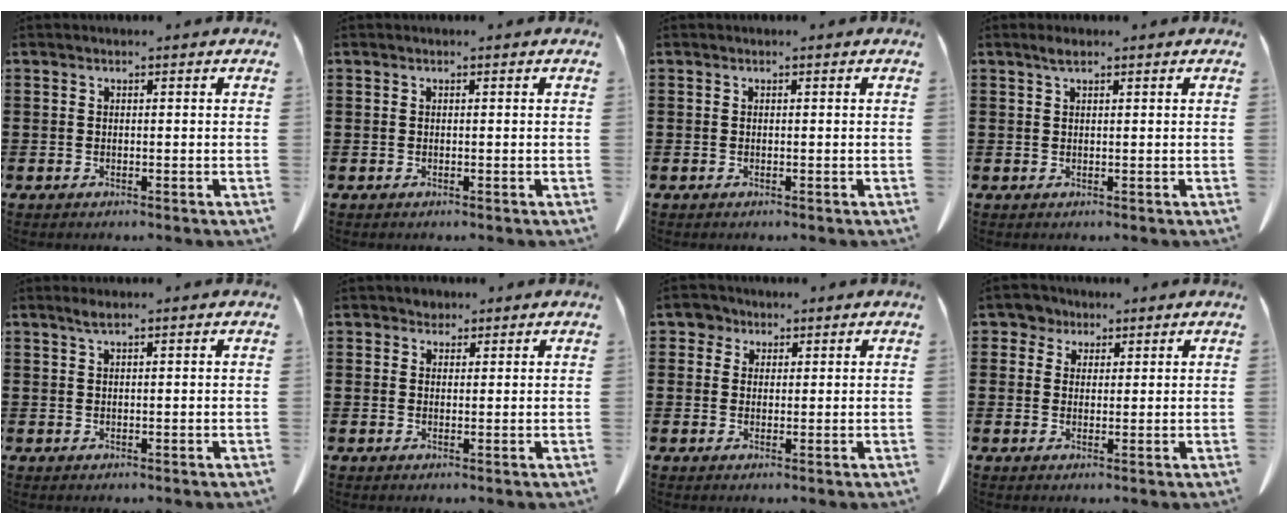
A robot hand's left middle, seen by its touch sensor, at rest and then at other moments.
{"total": 0.0}
{"total": 0.0}
{"total": 1.3, "force": [0.8, 0.3, 1.0], "torque": [-0.021, 0.002, 0.014]}
{"total": 1.3, "force": [0.9, 0.0, 1.0], "torque": [-0.020, 0.000, 0.016]}
{"total": 1.7, "force": [1.4, 0.9, 0.1], "torque": [0.000, 0.001, 0.027]}
{"total": 2.8, "force": [1.7, 2.2, 0.6], "torque": [-0.016, 0.009, 0.028]}
{"total": 3.3, "force": [2.1, 2.5, 0.7], "torque": [-0.022, 0.010, 0.036]}